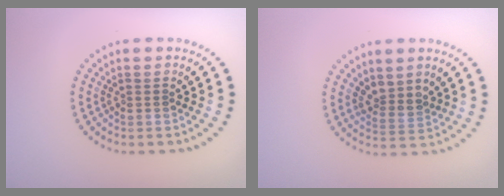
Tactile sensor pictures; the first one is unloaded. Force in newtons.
{"total": 2.3, "press": 1.7, "slide": 1.6}